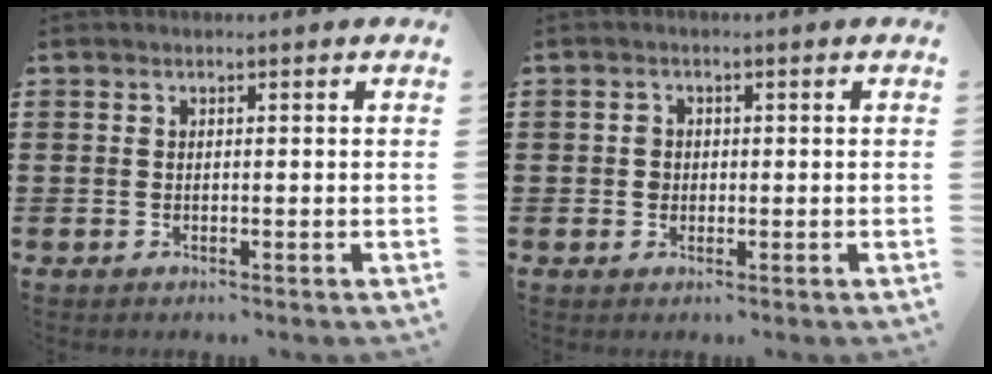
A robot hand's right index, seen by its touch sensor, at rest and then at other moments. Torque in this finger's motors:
{"motor_torque": [0.22, -0.32, 0.01, 0.03]}